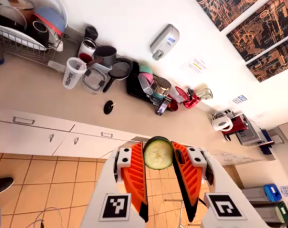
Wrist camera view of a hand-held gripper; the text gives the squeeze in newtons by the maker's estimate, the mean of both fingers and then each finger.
{"total": 6.2, "left": 6.0, "right": 6.4}